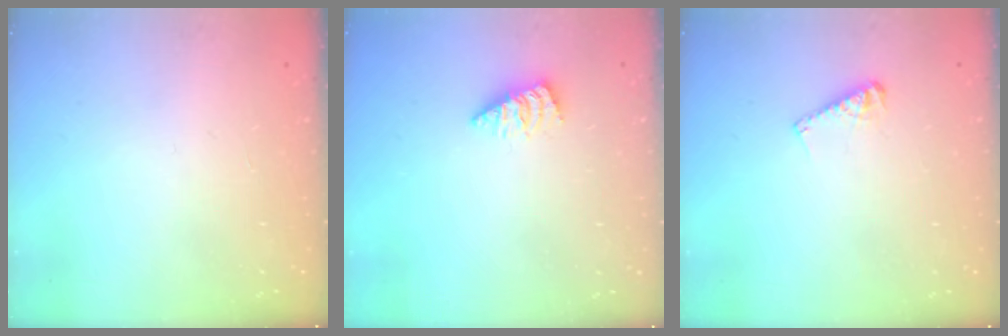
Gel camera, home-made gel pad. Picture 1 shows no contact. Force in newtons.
{"total": 1.4, "press": 1.3, "slide": 0.2}
{"total": 5.7, "press": 5.7, "slide": 0.2}